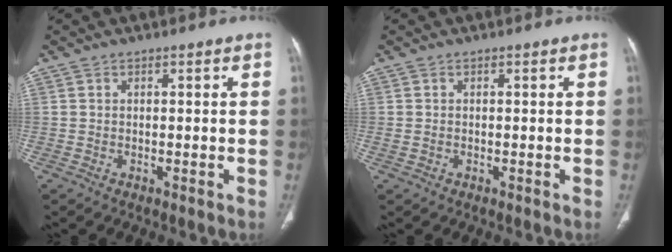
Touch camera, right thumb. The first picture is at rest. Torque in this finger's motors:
{"motor_torque": [-0.12, 0.20, 0.22, -0.33, -0.03]}